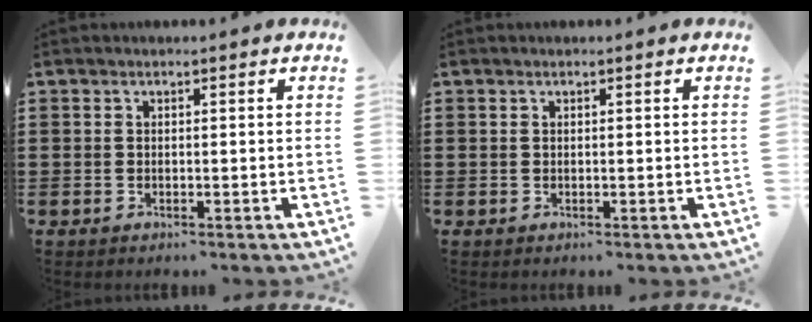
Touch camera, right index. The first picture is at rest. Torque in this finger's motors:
{"motor_torque": [1.21, 0.93, 0.09, 0.01]}